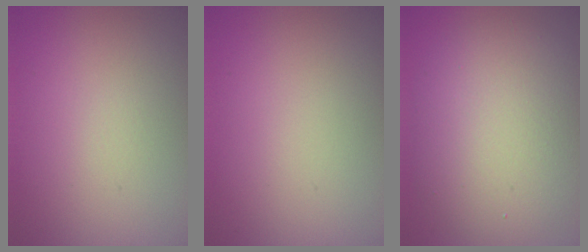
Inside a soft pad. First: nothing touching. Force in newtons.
{"total": 0.0}
{"total": 8.8, "press": 8.8, "slide": 0.3}